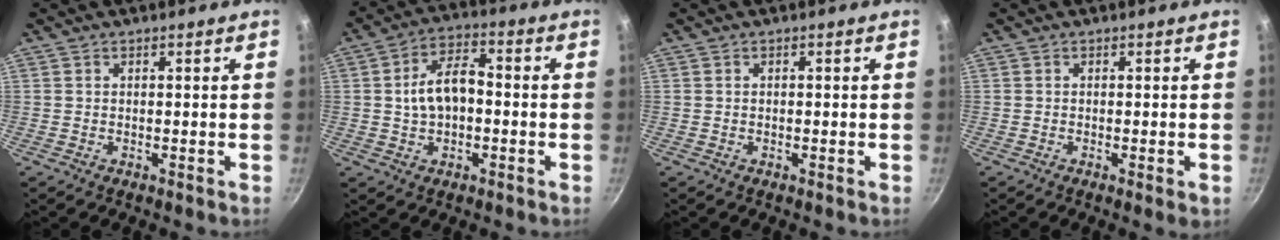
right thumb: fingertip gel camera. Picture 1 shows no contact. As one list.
[{"total": 8.8, "force": [-0.2, 5.3, 7.0], "torque": [-0.116, 0.027, -0.010]}, {"total": 0.0}, {"total": 1.9, "force": [-0.6, 0.2, 1.7], "torque": [-0.025, -0.007, -0.009]}]